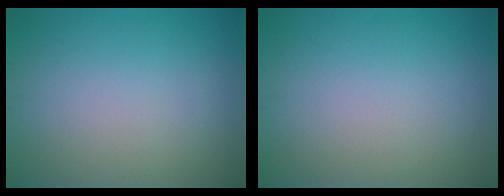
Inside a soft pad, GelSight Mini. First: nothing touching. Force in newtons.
{"total": 0.0}